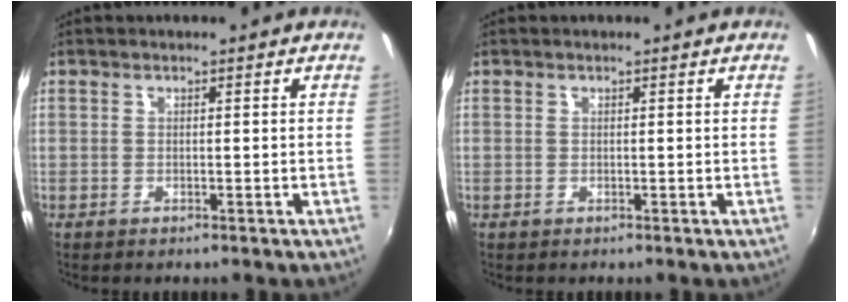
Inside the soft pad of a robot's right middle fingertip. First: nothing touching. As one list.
[{"total": 0.0}]